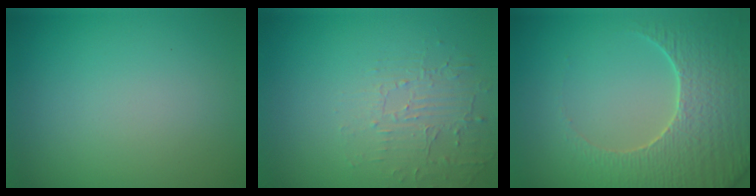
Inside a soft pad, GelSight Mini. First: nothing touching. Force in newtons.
{"total": 1.9, "press": 0.8, "slide": 1.7}
{"total": 5.2, "press": 4.7, "slide": 2.2}